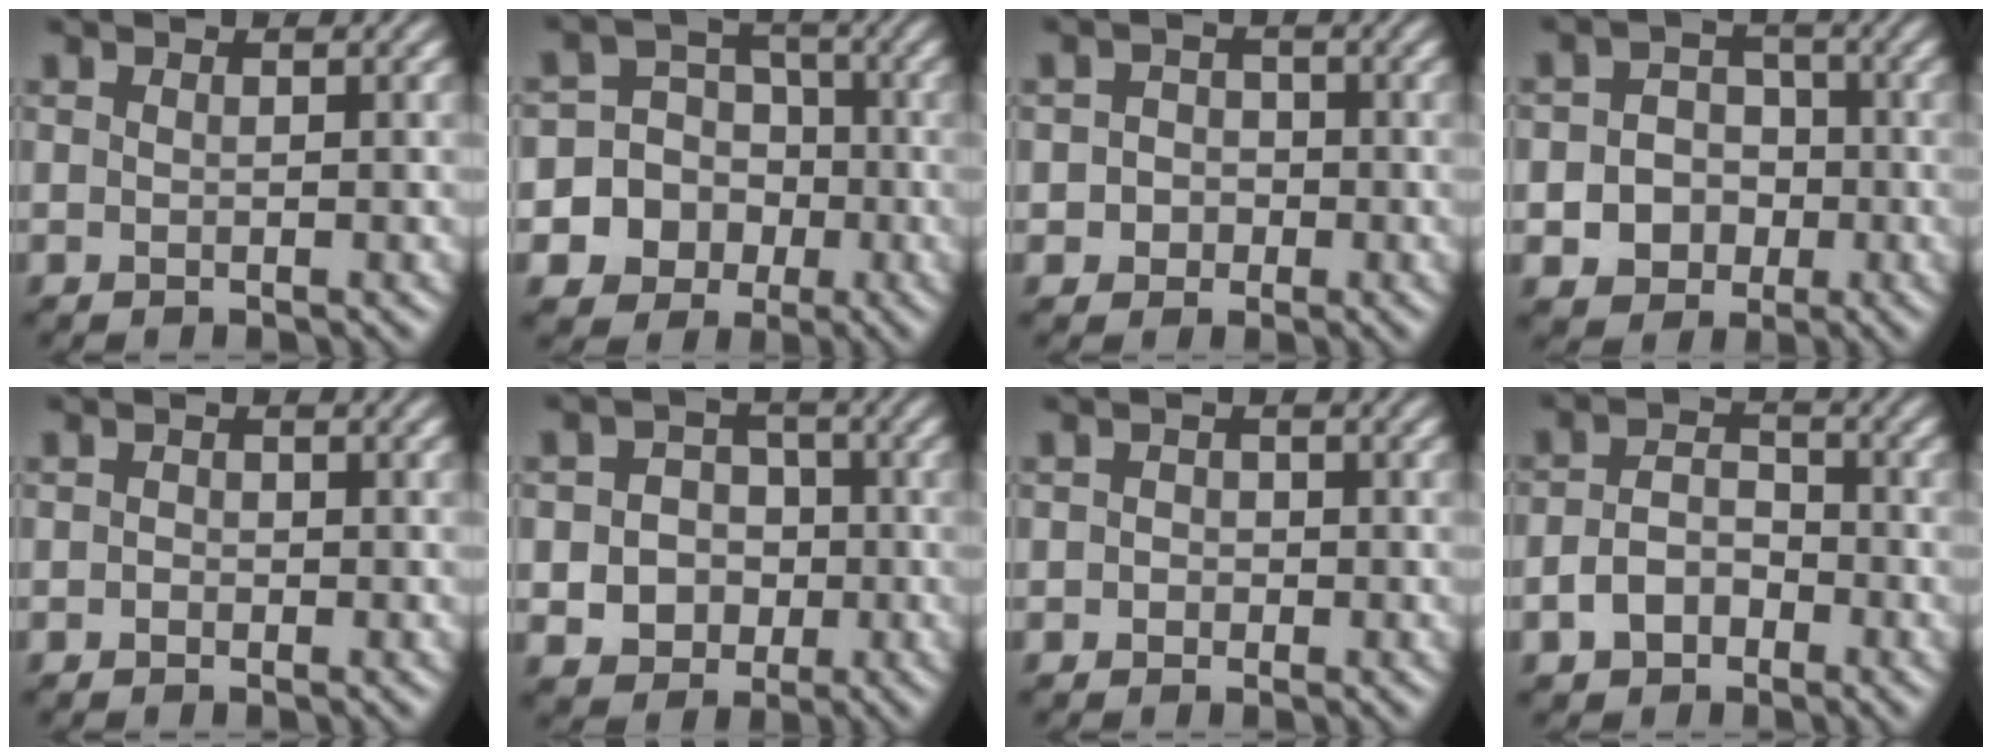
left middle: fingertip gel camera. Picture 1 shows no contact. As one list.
[{"total": 9.9, "force": [-4.0, 8.9, 1.7], "torque": [-0.050, -0.007, -0.080]}, {"total": 2.2, "force": [-0.9, 1.9, 0.3], "torque": [0.017, 0.001, -0.022]}, {"total": 5.2, "force": [-1.9, 4.6, 1.5], "torque": [-0.016, 0.001, -0.048]}, {"total": 0.6, "force": [-0.4, 0.3, 0.0], "torque": [0.004, -0.003, -0.010]}, {"total": 5.0, "force": [-1.6, 4.5, 1.7], "torque": [-0.020, 0.000, -0.039]}, {"total": 0.8, "force": [-0.4, 0.7, 0.0], "torque": [0.008, 0.000, -0.008]}, {"total": 3.1, "force": [-1.9, 2.0, 1.6], "torque": [-0.035, 0.000, -0.036]}]